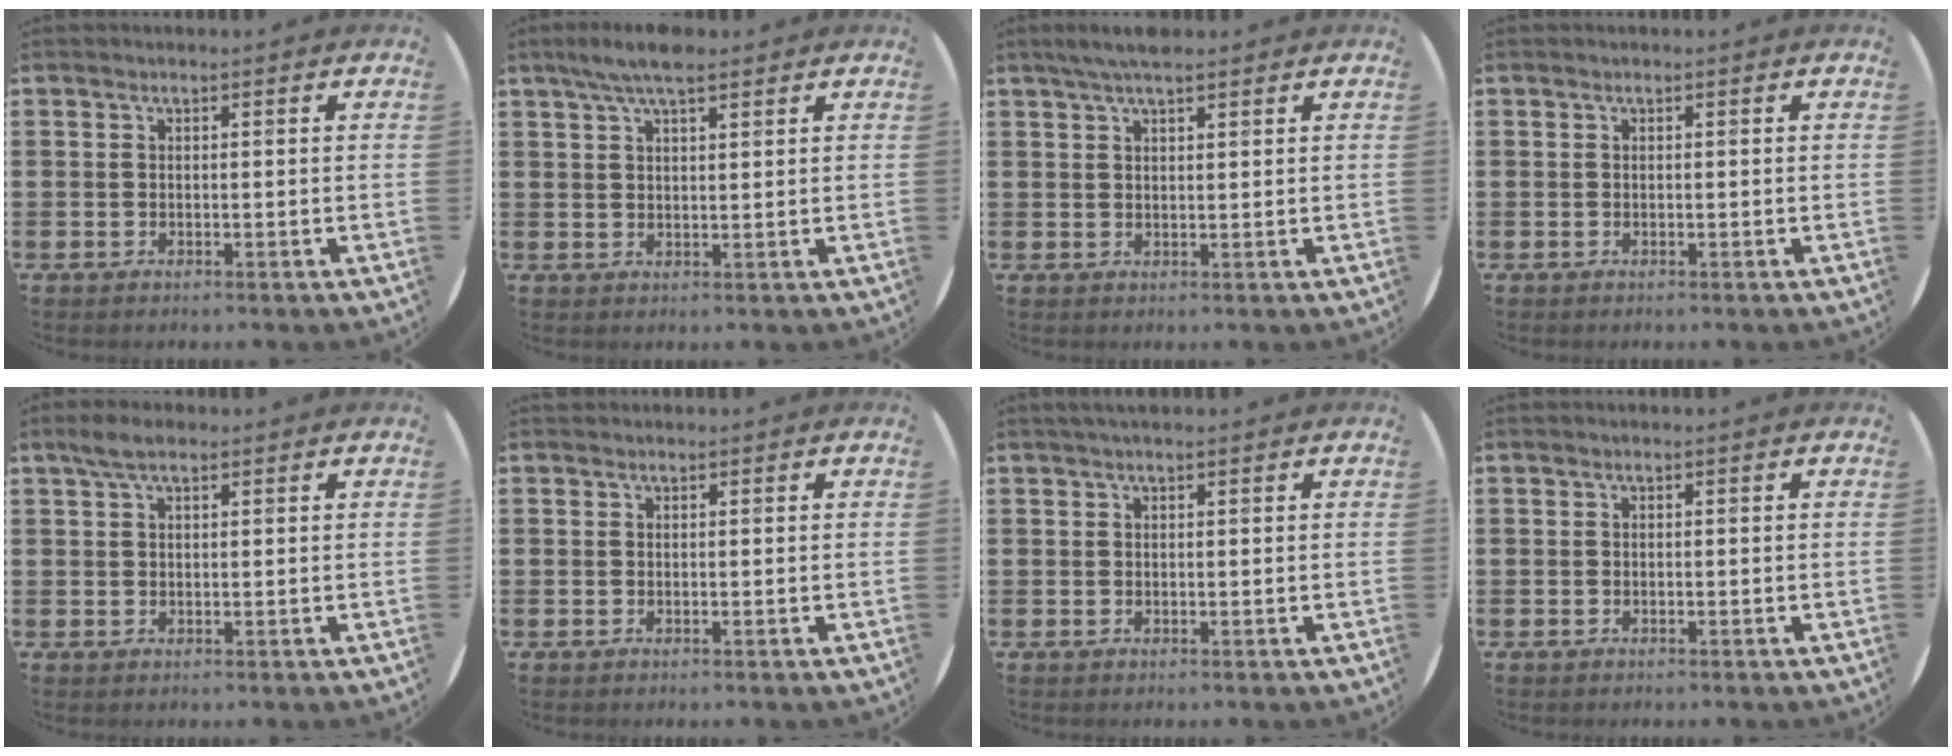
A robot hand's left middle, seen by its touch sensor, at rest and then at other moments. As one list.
[{"total": 4.8, "force": [3.6, 1.3, 2.8], "torque": [-0.053, 0.000, 0.063]}, {"total": 3.1, "force": [2.6, 0.6, 1.7], "torque": [-0.038, 0.004, 0.046]}, {"total": 0.0}, {"total": 3.0, "force": [2.1, 1.1, 1.9], "torque": [-0.033, 0.004, 0.035]}, {"total": 0.0}, {"total": 0.8, "force": [0.7, 0.0, 0.4], "torque": [-0.007, 0.003, 0.013]}, {"total": 0.0}]